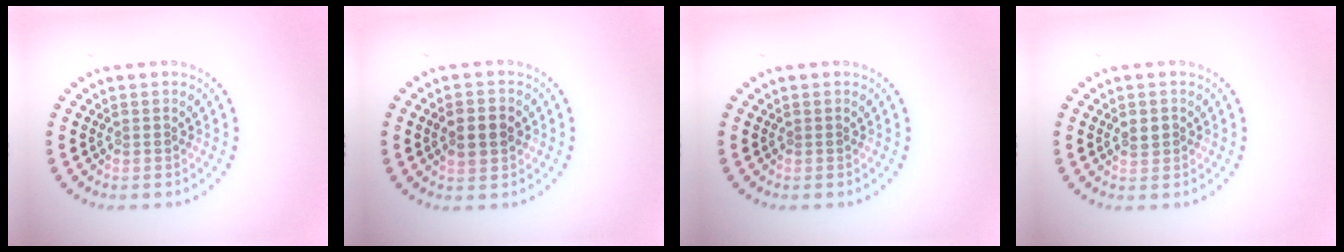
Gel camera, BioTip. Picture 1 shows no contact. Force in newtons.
{"total": 2.6, "press": 2.6, "slide": 0.2}
{"total": 0.0}
{"total": 1.3, "press": 1.3, "slide": 0.2}